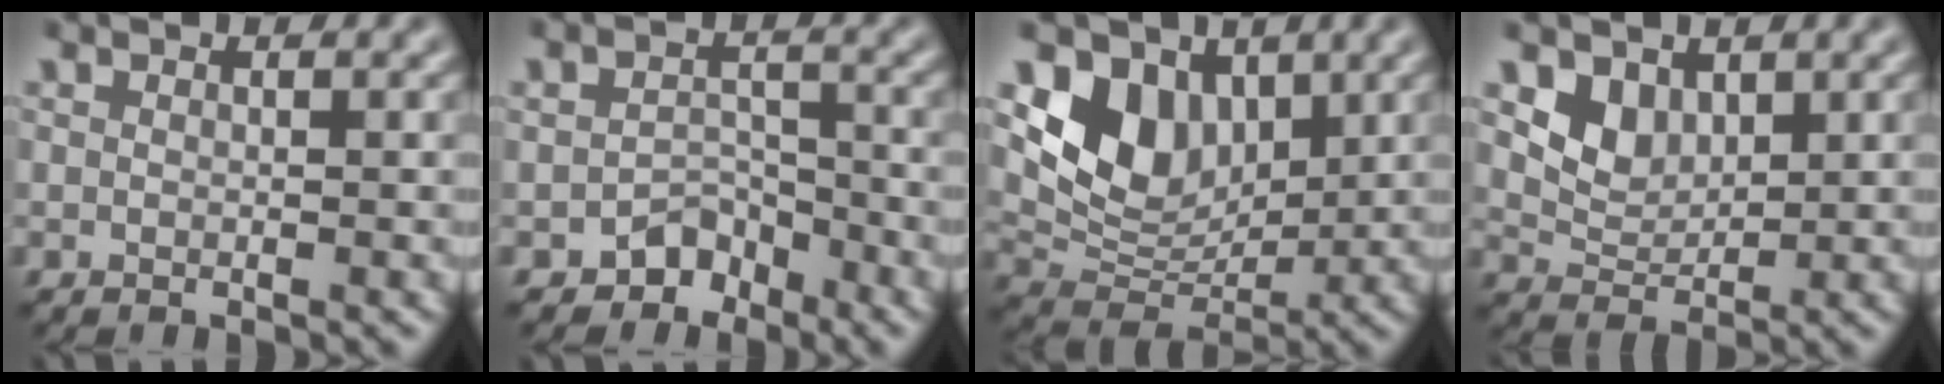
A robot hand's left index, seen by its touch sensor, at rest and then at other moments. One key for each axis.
{"total": 2.6, "fx": -2.4, "fy": 1.1, "fz": 0.0, "tx": 0.017, "ty": 0.010, "tz": -0.035}
{"total": 5.7, "fx": 2.1, "fy": 4.2, "fz": 3.2, "tx": -0.054, "ty": -0.012, "tz": 0.044}
{"total": 2.3, "fx": 1.0, "fy": 1.8, "fz": 1.0, "tx": -0.027, "ty": -0.015, "tz": 0.030}